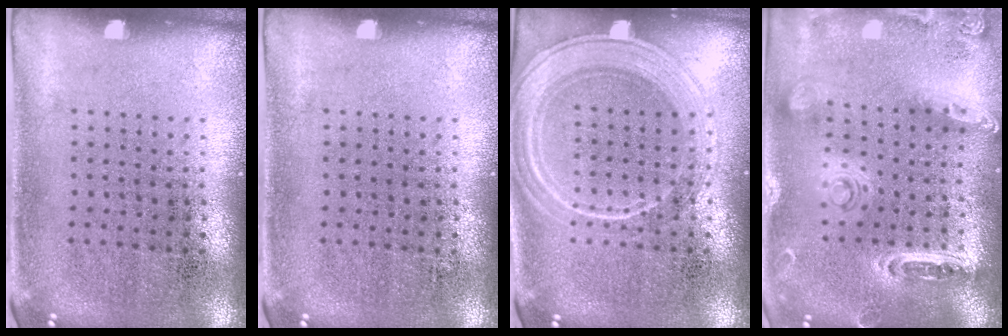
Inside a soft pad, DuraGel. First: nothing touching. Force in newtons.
{"total": 0.0}
{"total": 3.1, "press": 3.1, "slide": 0.5}
{"total": 1.4, "press": 1.3, "slide": 0.2}